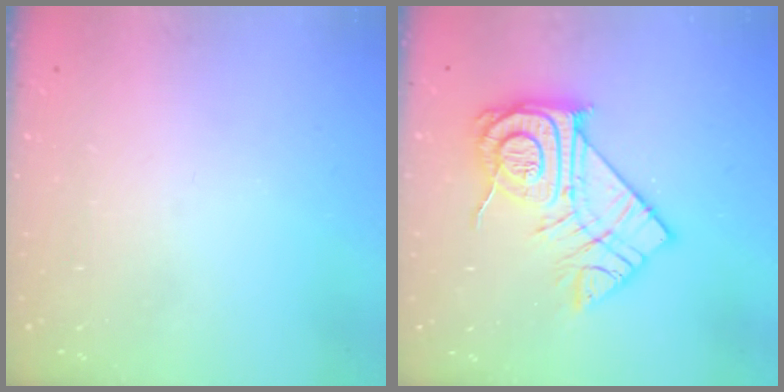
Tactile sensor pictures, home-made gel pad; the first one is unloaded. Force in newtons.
{"total": 18.3, "press": 18.2, "slide": 1.6}